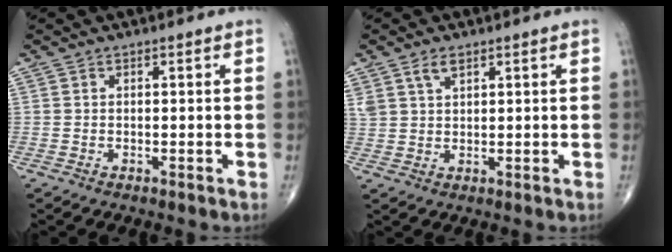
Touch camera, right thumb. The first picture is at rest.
{"total": 3.8, "force": [2.4, 1.9, 2.2], "torque": [-0.043, -0.005, 0.051]}